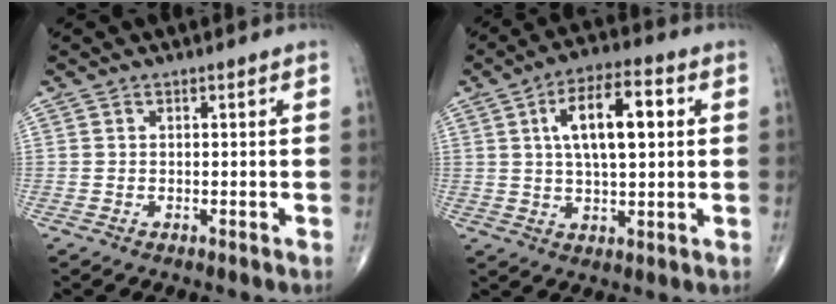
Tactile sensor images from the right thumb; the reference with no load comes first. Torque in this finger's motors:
{"motor_torque": [0.25, 2.67, 1.38, 0.50, 0.16]}